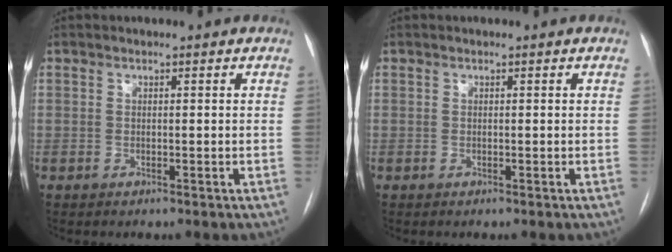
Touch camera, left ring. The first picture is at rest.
{"total": 0.0}